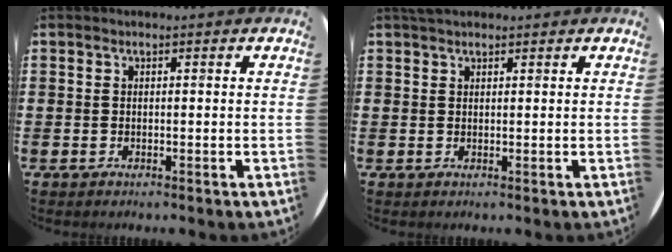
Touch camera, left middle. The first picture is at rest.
{"total": 1.4, "force": [1.3, 0.4, 0.3], "torque": [-0.007, 0.005, 0.024]}